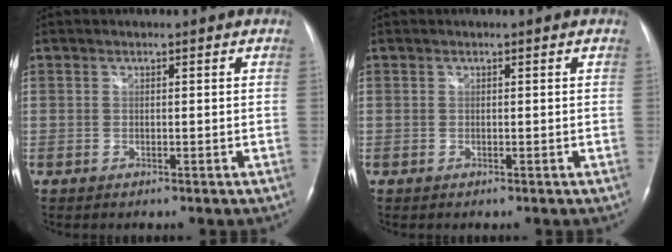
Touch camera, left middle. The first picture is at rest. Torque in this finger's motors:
{"motor_torque": [-0.10, 0.06, 0.07, 0.01]}